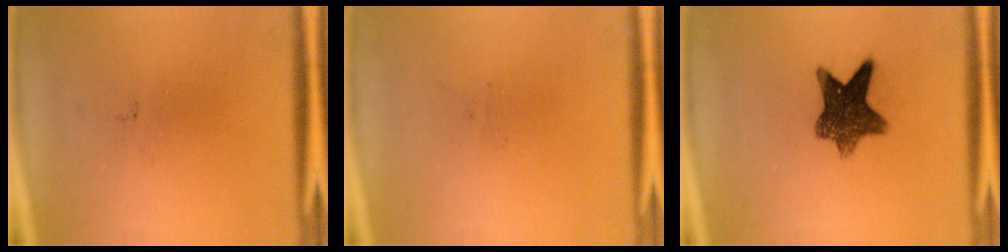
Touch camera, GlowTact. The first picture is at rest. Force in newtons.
{"total": 0.0}
{"total": 9.5}